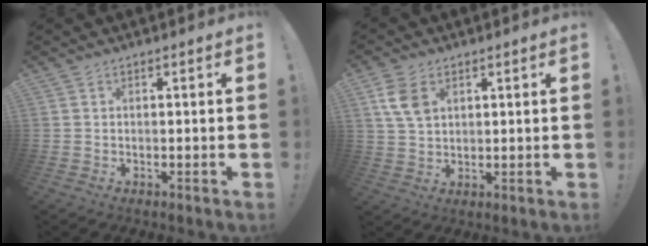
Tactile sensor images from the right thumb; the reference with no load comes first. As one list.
[{"total": 7.8, "force": [3.0, 5.2, 4.9], "torque": [-0.092, -0.007, 0.057]}]